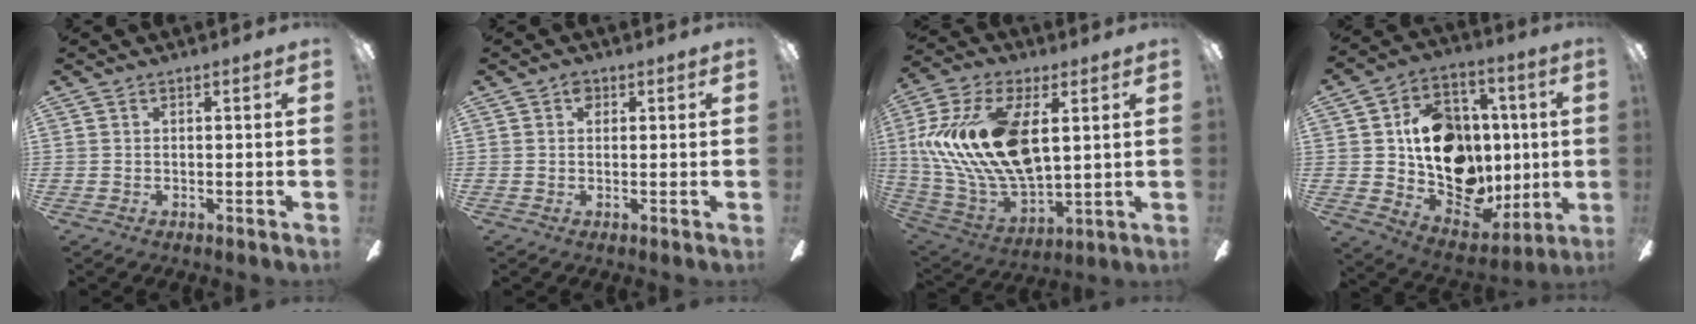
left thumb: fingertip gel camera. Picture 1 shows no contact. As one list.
[{"total": 1.8, "force": [0.7, 1.3, 1.0], "torque": [-0.014, 0.002, 0.011]}, {"total": 22.3, "force": [4.9, 11.9, 18.2], "torque": [-0.391, -0.006, 0.085]}, {"total": 18.7, "force": [2.1, 15.4, 10.3], "torque": [-0.178, -0.009, 0.064]}]